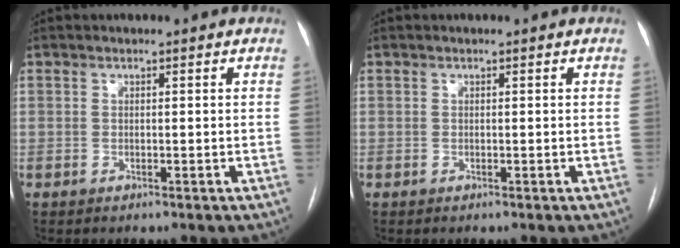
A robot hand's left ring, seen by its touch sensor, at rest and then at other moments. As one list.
[{"total": 0.0}]